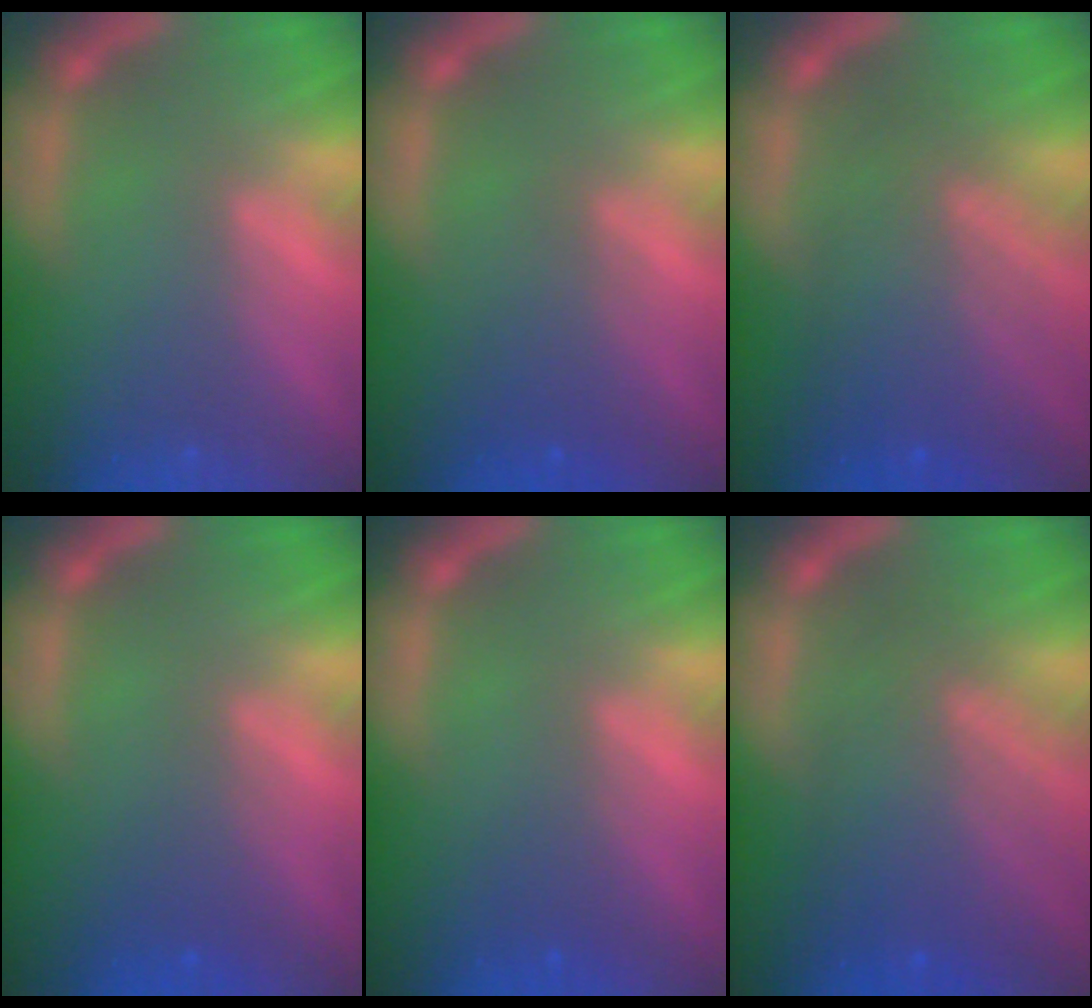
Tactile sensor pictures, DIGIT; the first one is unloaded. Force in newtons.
{"total": 2.5}
{"total": 7.0}
{"total": 2.0}
{"total": 1.5}
{"total": 7.0}